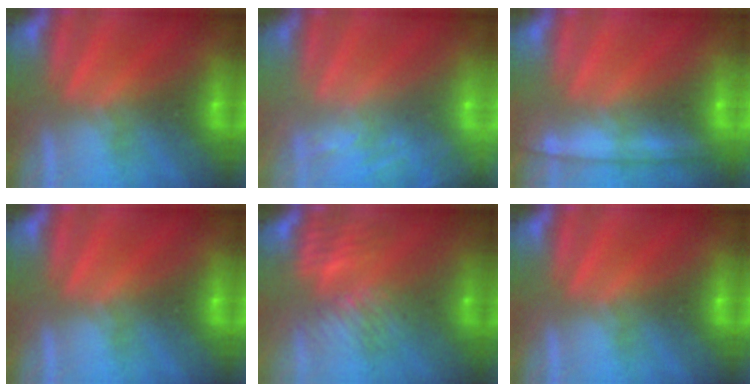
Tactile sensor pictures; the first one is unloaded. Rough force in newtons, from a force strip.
{"total": 8.5}
{"total": 1.1}
{"total": 0.0}
{"total": 7.3}
{"total": 0.0}